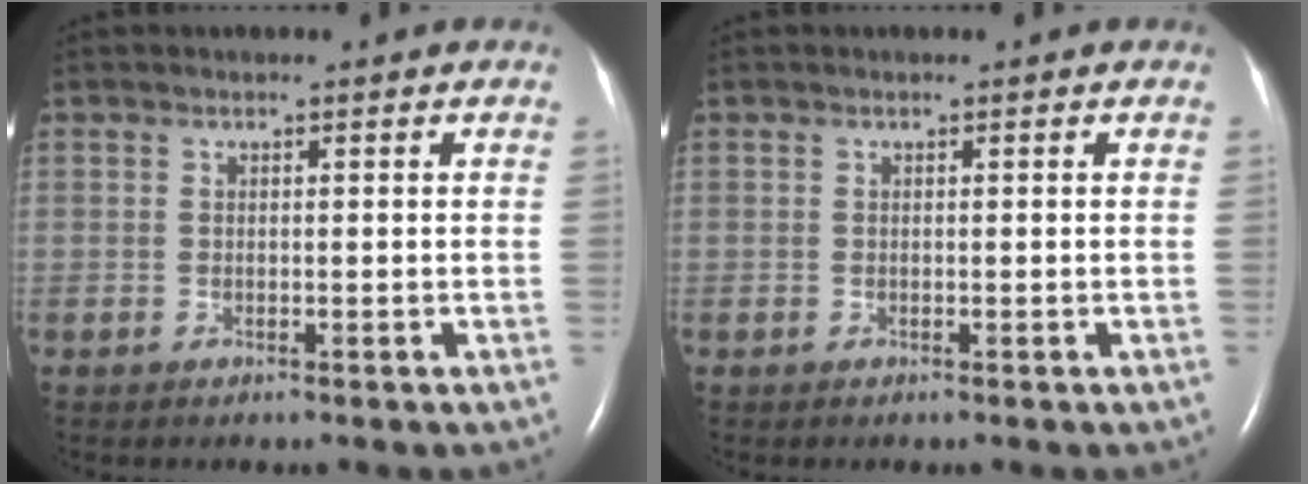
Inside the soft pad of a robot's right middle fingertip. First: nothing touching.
{"total": 0.0}